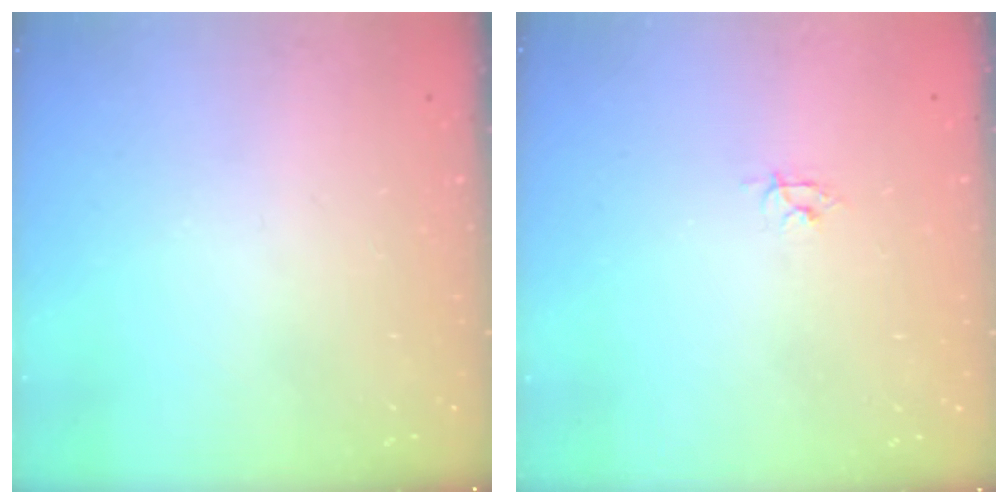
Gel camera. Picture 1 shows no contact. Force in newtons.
{"total": 3.6, "press": 3.6, "slide": 0.5}